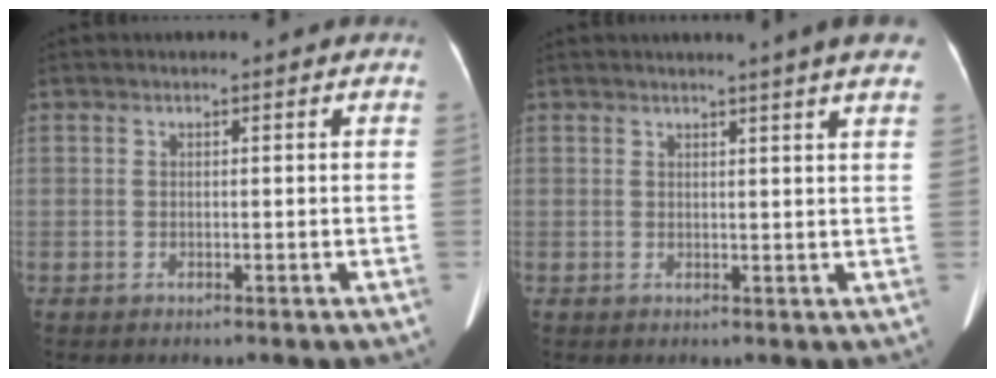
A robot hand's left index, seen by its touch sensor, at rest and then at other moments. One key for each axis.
{"total": 6.3, "fx": 4.9, "fy": -0.5, "fz": 3.8, "tx": -0.049, "ty": 0.004, "tz": 0.044}